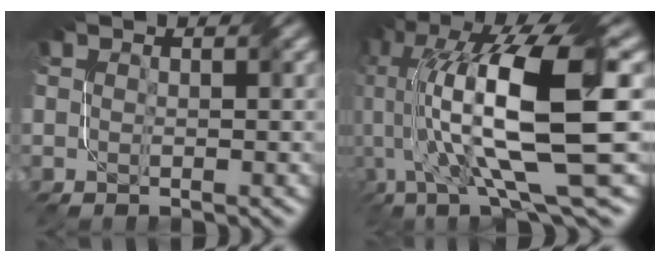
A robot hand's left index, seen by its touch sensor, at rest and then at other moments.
{"total": 15.3, "force": [0.0, 4.0, 14.8], "torque": [-0.264, 0.013, 0.011]}